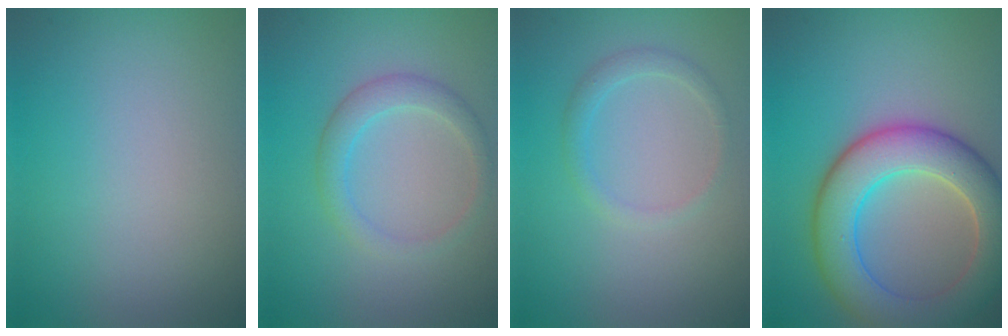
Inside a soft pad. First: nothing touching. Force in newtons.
{"total": 2.4, "press": 2.4, "slide": 0.1}
{"total": 1.4, "press": 1.4, "slide": 0.2}
{"total": 8.3, "press": 8.3, "slide": 0.5}